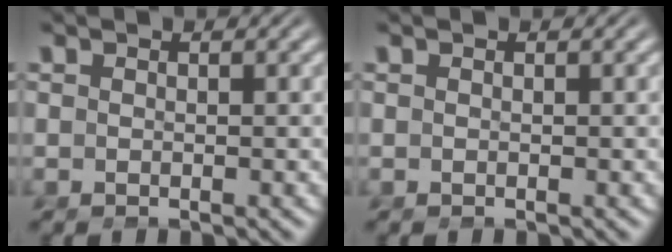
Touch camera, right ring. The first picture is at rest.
{"total": 0.0}